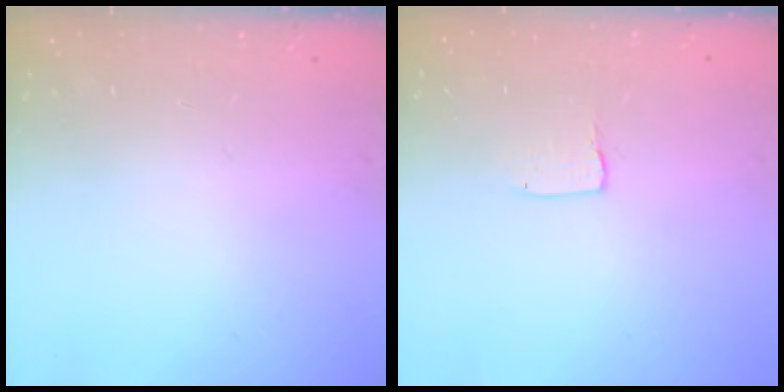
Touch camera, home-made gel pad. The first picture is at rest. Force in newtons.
{"total": 1.3, "press": 1.2, "slide": 0.1}